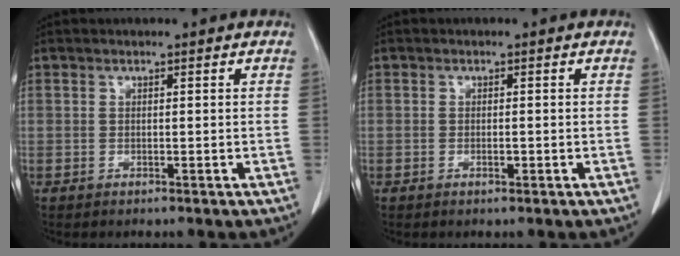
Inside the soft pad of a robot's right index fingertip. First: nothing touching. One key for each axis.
{"total": 0.9, "fx": -0.3, "fy": 0.2, "fz": 0.8, "tx": -0.015, "ty": -0.001, "tz": -0.005}